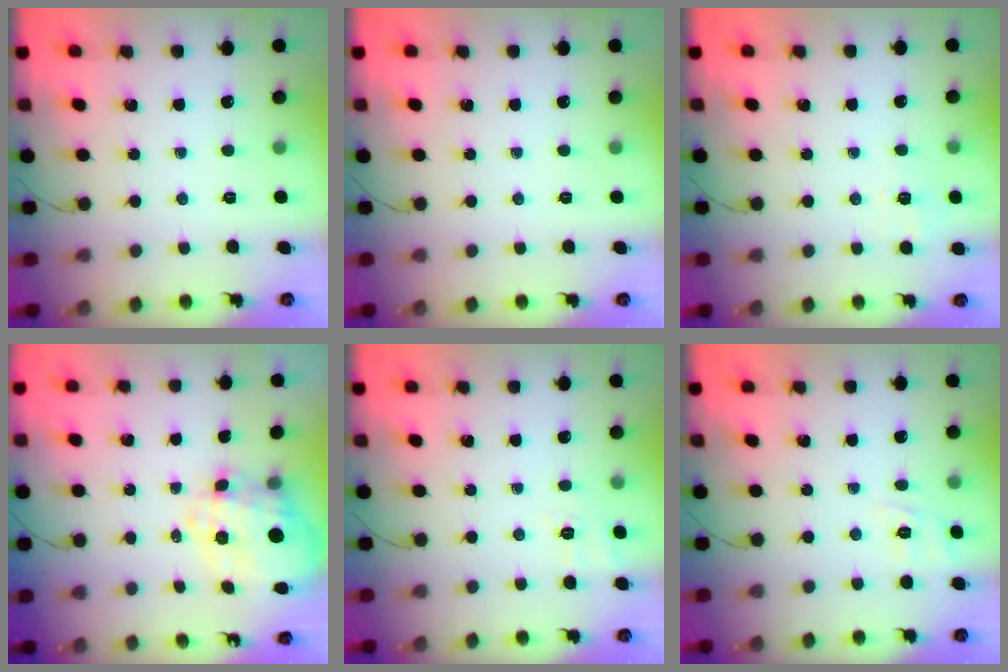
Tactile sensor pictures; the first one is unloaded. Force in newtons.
{"total": 0.0}
{"total": 2.4, "press": 1.8, "slide": 1.6}
{"total": 11.1, "press": 11.0, "slide": 1.4}
{"total": 2.4, "press": 1.3, "slide": 2.1}
{"total": 2.2, "press": 0.7, "slide": 2.1}